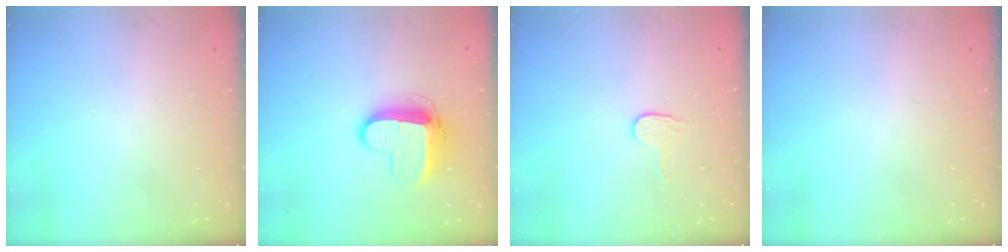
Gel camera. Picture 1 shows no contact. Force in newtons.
{"total": 10.8, "press": 10.8, "slide": 0.9}
{"total": 3.8, "press": 3.8, "slide": 0.3}
{"total": 0.0}